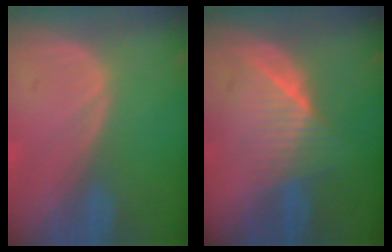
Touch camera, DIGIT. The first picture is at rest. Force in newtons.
{"total": 6.3, "press": 6.0, "slide": 2.0}